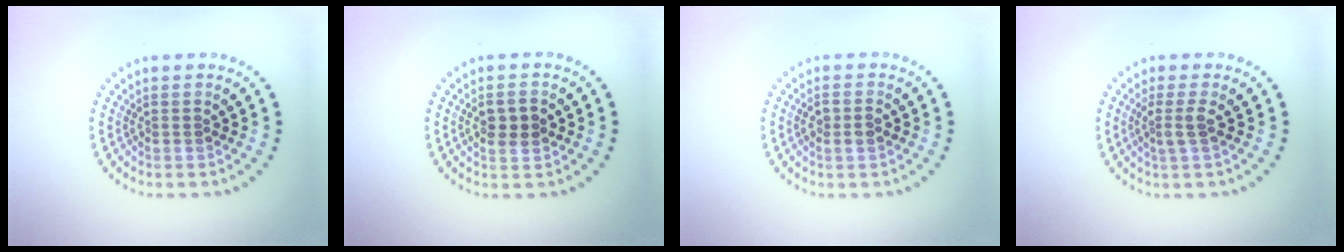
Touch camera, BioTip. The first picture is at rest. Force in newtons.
{"total": 2.5, "press": 2.5, "slide": 0.5}
{"total": 1.6, "press": 1.5, "slide": 0.3}
{"total": 1.9, "press": 1.5, "slide": 1.2}